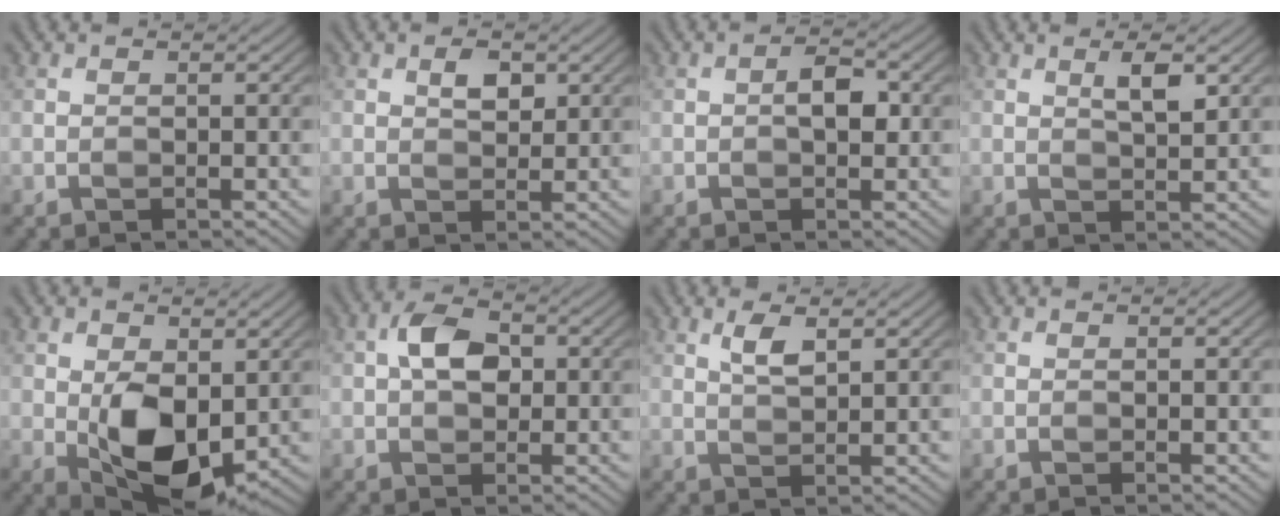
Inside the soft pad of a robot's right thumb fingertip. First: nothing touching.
{"total": 2.7, "force": [1.1, 1.5, 1.8], "torque": [-0.031, -0.001, 0.020]}
{"total": 3.0, "force": [0.1, 1.5, 2.6], "torque": [-0.039, 0.004, -0.004]}
{"total": 3.2, "force": [1.5, 0.9, 2.7], "torque": [-0.050, -0.003, 0.028]}
{"total": 9.2, "force": [-0.5, 5.4, 7.4], "torque": [-0.141, -0.013, -0.004]}
{"total": 5.1, "force": [0.7, 3.3, 3.8], "torque": [-0.071, 0.010, 0.004]}
{"total": 3.0, "force": [1.6, 1.0, 2.3], "torque": [-0.052, 0.000, 0.033]}
{"total": 0.0}